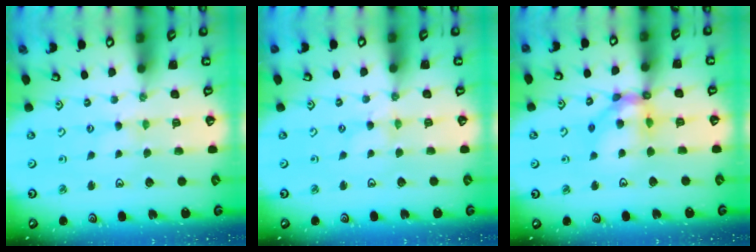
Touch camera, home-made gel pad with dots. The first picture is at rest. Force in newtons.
{"total": 1.5, "press": 1.5, "slide": 0.2}
{"total": 12.5, "press": 12.4, "slide": 1.5}